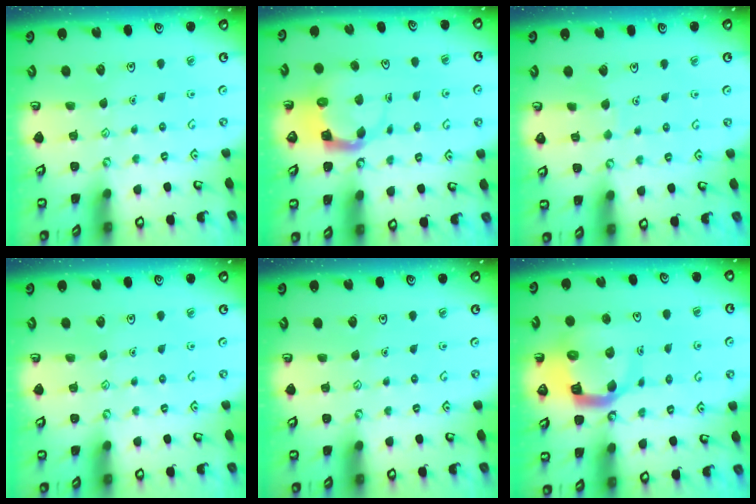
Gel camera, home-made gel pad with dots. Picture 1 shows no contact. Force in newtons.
{"total": 3.7, "press": 3.6, "slide": 0.7}
{"total": 2.7, "press": 2.7, "slide": 0.1}
{"total": 0.0}
{"total": 0.0}
{"total": 10.6, "press": 10.5, "slide": 1.3}